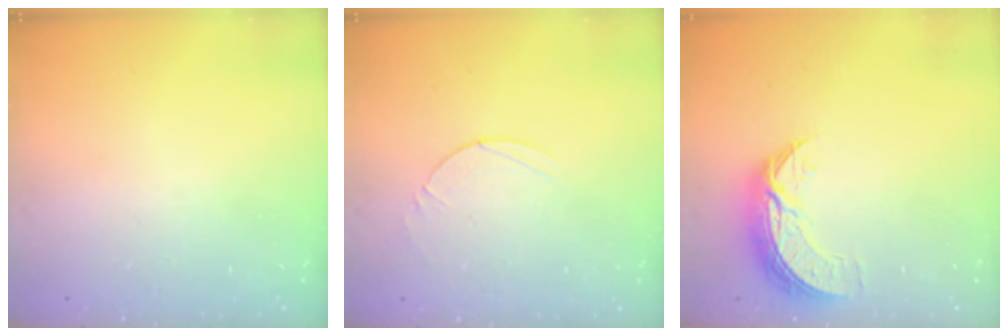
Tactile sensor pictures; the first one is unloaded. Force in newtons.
{"total": 4.9, "press": 4.9, "slide": 0.4}
{"total": 8.0, "press": 8.0, "slide": 0.7}